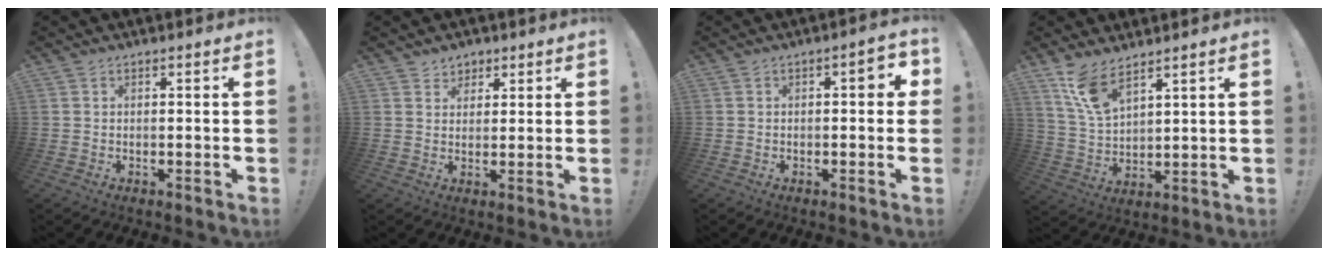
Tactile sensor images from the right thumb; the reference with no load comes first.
{"total": 3.6, "force": [2.4, 2.7, 0.1], "torque": [0.003, -0.013, 0.043]}
{"total": 3.9, "force": [0.2, 1.6, 3.6], "torque": [-0.041, 0.000, -0.002]}
{"total": 9.9, "force": [7.6, 3.4, 5.3], "torque": [-0.106, -0.040, 0.146]}